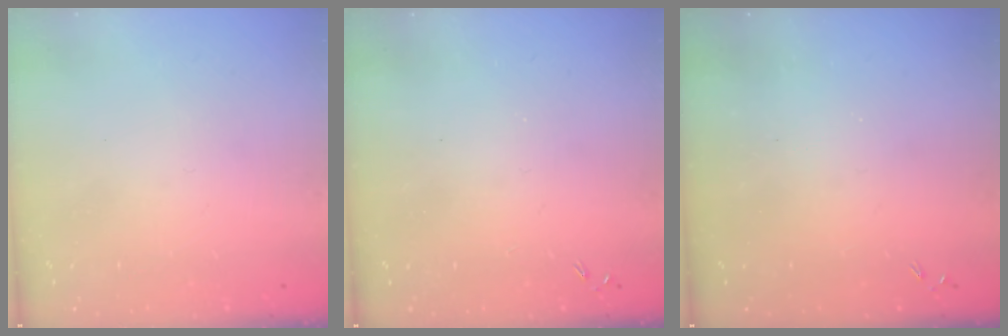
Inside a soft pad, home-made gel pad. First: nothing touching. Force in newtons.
{"total": 0.0}
{"total": 0.0}